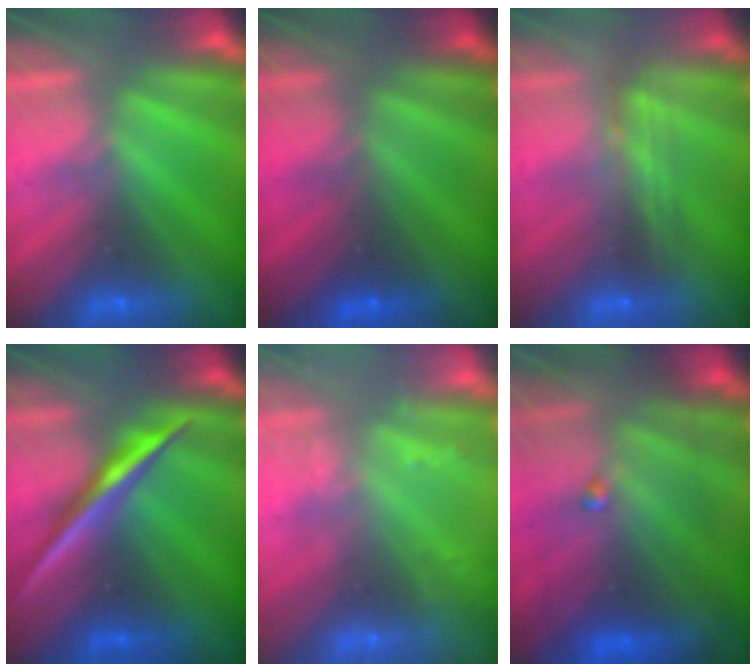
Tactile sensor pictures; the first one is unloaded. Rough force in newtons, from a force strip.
{"total": 1.9}
{"total": 2.4}
{"total": 2.3}
{"total": 2.4}
{"total": 9.3}